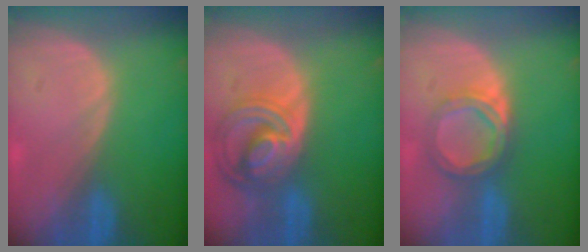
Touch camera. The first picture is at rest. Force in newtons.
{"total": 8.7, "press": 7.6, "slide": 4.3}
{"total": 5.1, "press": 5.0, "slide": 0.7}